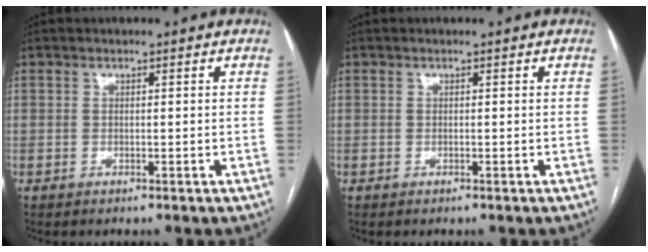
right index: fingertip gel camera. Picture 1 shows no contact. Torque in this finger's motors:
{"motor_torque": [0.30, 0.07, -0.01, 0.01]}